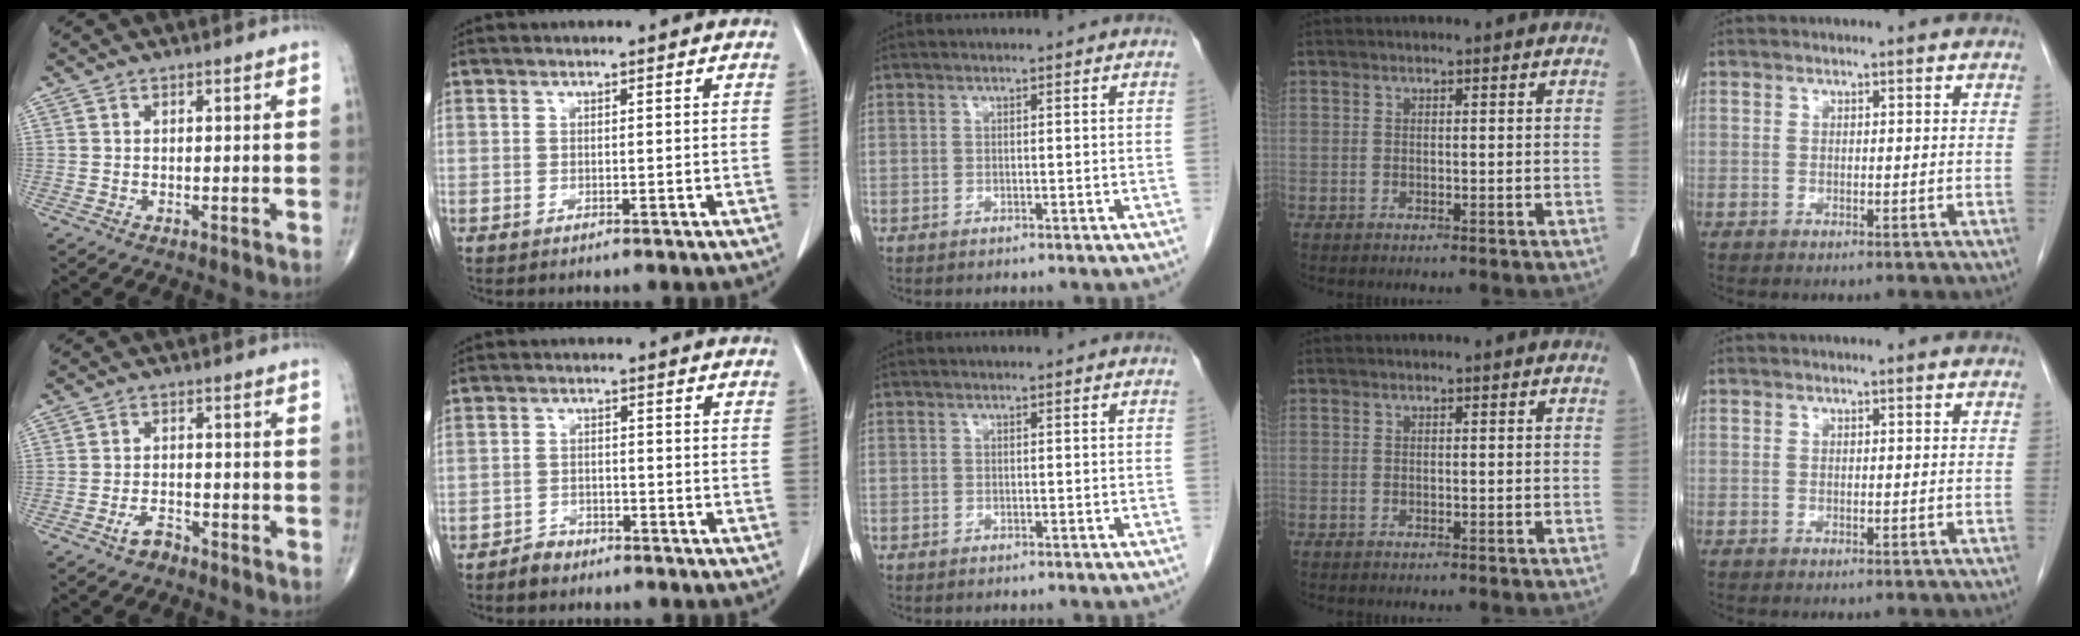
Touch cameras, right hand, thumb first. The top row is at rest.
{"thumb": {"total": 2.9, "force": [-2.1, 1.4, 1.4], "torque": [-0.027, 0.012, -0.037]}, "index": {"total": 2.6, "force": [-2.2, 1.4, 0.3], "torque": [-0.011, 0.004, -0.037]}}